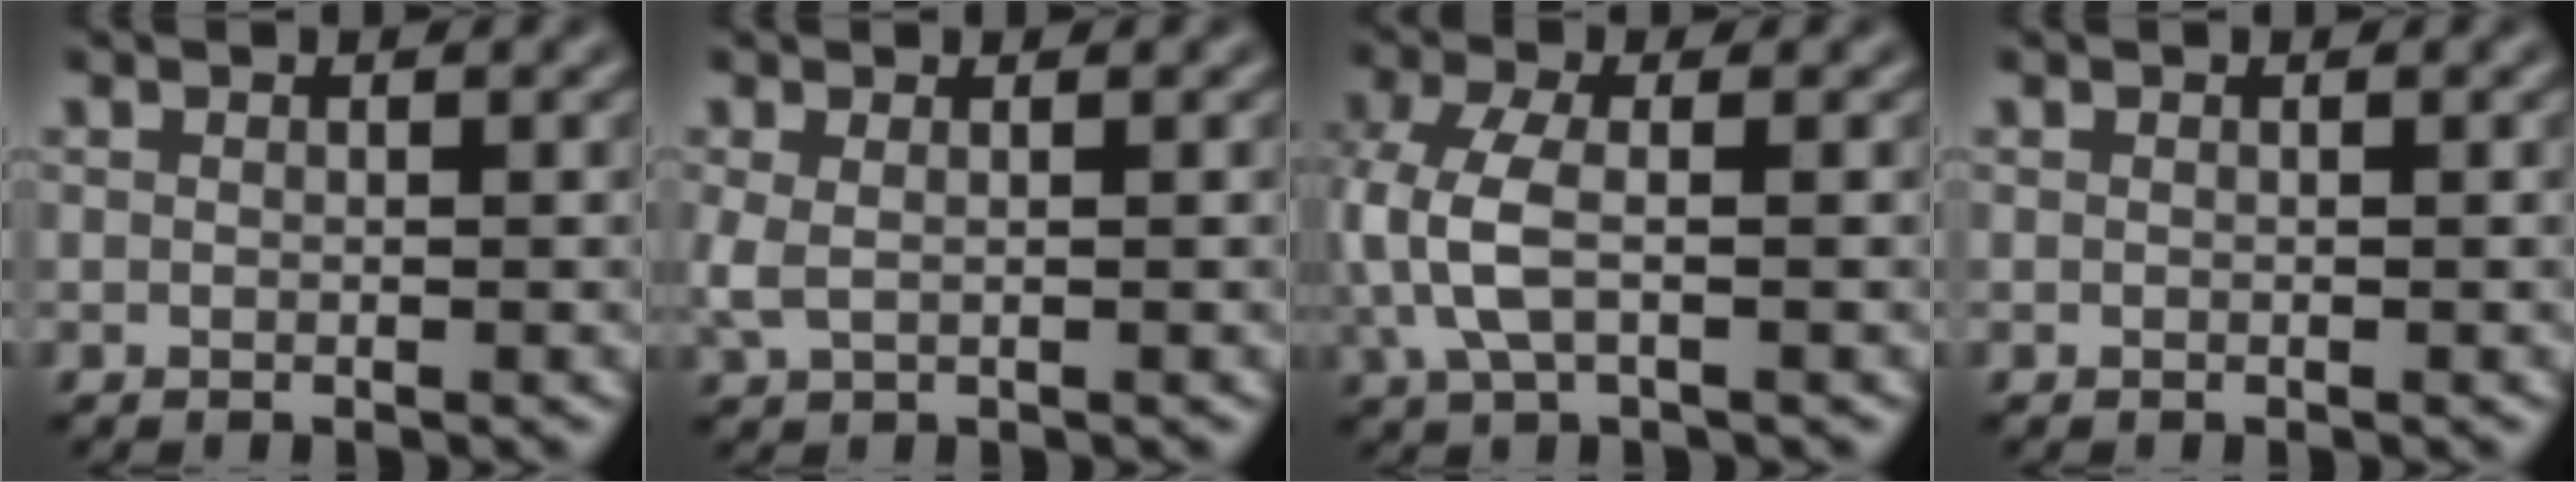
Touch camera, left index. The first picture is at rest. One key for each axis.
{"total": 1.5, "fx": 0.2, "fy": 0.7, "fz": 1.3, "tx": -0.033, "ty": 0.002, "tz": 0.002}
{"total": 4.4, "fx": -0.1, "fy": 2.1, "fz": 3.9, "tx": -0.102, "ty": 0.001, "tz": -0.007}
{"total": 0.0}